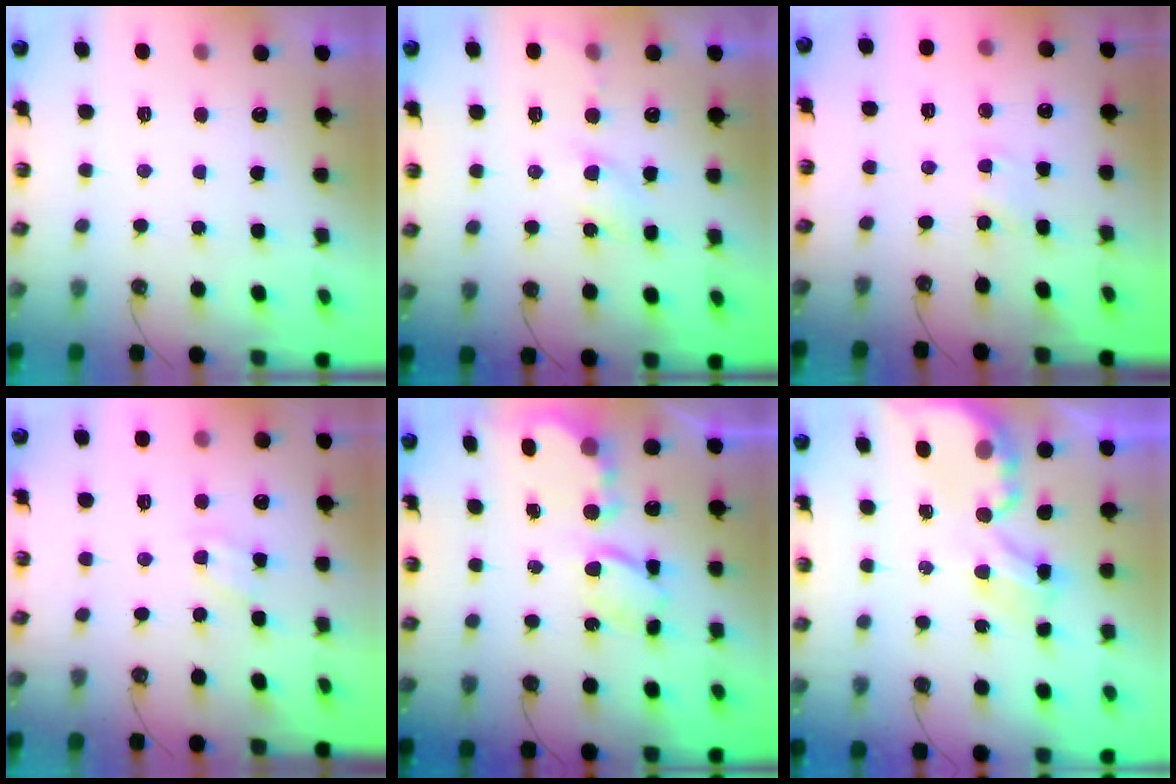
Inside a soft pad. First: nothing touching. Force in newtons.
{"total": 3.9, "press": 3.9, "slide": 0.4}
{"total": 2.0, "press": 2.0, "slide": 0.3}
{"total": 2.8, "press": 2.8, "slide": 0.4}
{"total": 6.1, "press": 6.1, "slide": 0.3}
{"total": 4.0, "press": 4.0, "slide": 0.2}